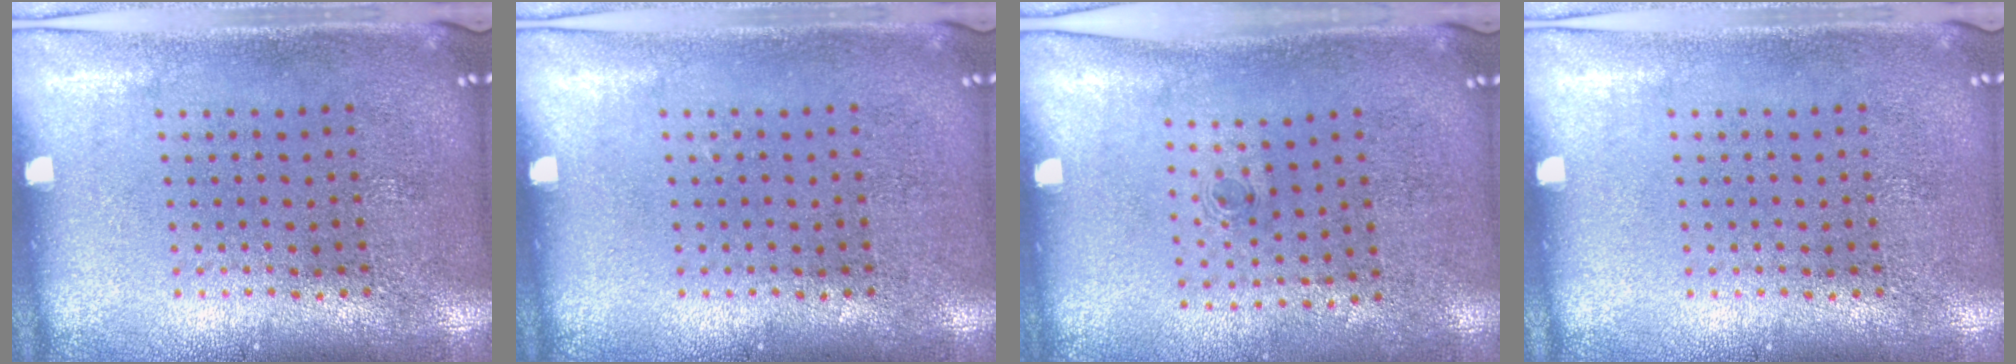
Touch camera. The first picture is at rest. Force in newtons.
{"total": 0.0}
{"total": 0.6, "press": 0.3, "slide": 0.5}
{"total": 0.0}